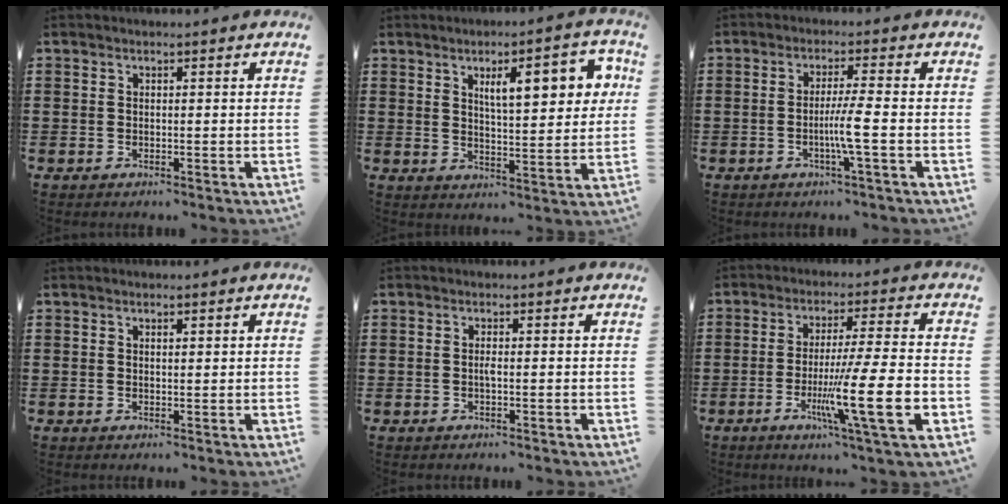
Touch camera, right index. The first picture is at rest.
{"total": 8.9, "force": [3.5, 2.8, 7.7], "torque": [-0.115, -0.004, 0.049]}
{"total": 4.5, "force": [-1.2, -0.6, 4.3], "torque": [-0.083, -0.012, -0.027]}
{"total": 0.5, "force": [0.3, 0.2, 0.4], "torque": [-0.008, 0.003, 0.005]}
{"total": 1.0, "force": [-0.3, 0.0, 1.0], "torque": [-0.027, -0.007, -0.007]}
{"total": 13.7, "force": [-4.1, 0.9, 13.0], "torque": [-0.232, -0.016, -0.075]}